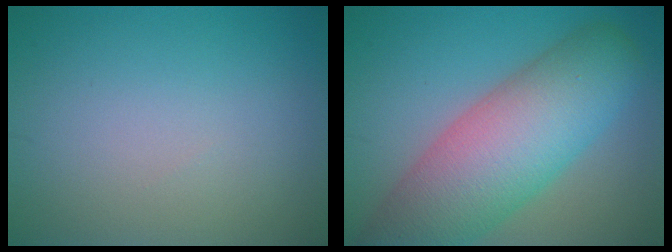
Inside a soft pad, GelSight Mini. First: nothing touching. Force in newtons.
{"total": 10.8, "press": 10.8, "slide": 0.5}